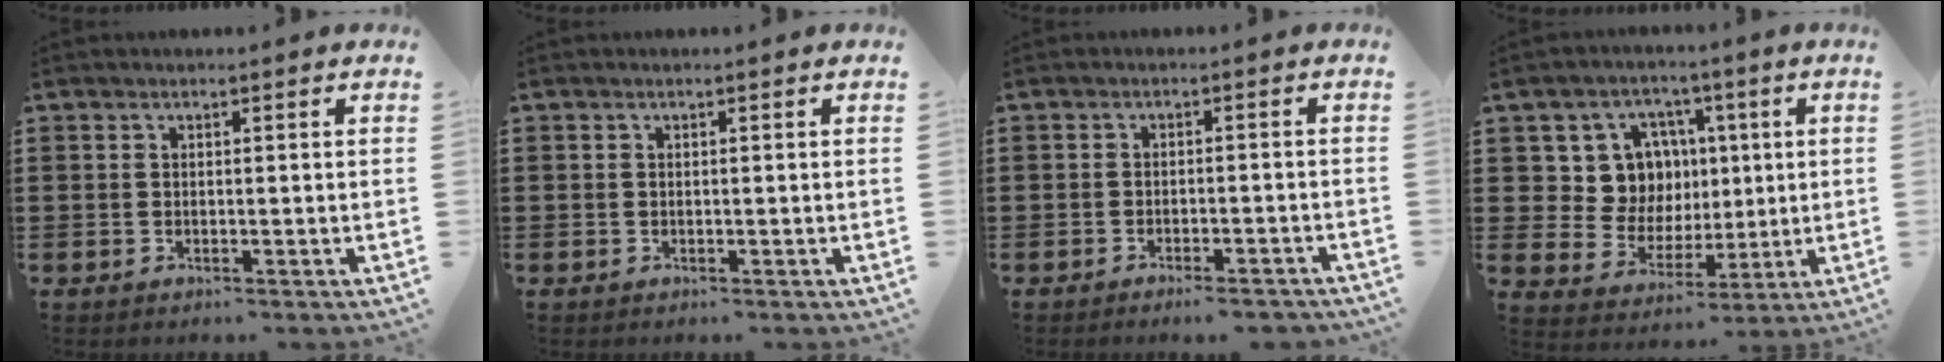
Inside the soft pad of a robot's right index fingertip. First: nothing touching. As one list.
[{"total": 0.0}, {"total": 2.5, "force": [-2.3, 0.1, 1.0], "torque": [-0.017, 0.001, -0.044]}, {"total": 9.9, "force": [2.6, 8.9, 3.3], "torque": [-0.086, 0.000, 0.055]}]